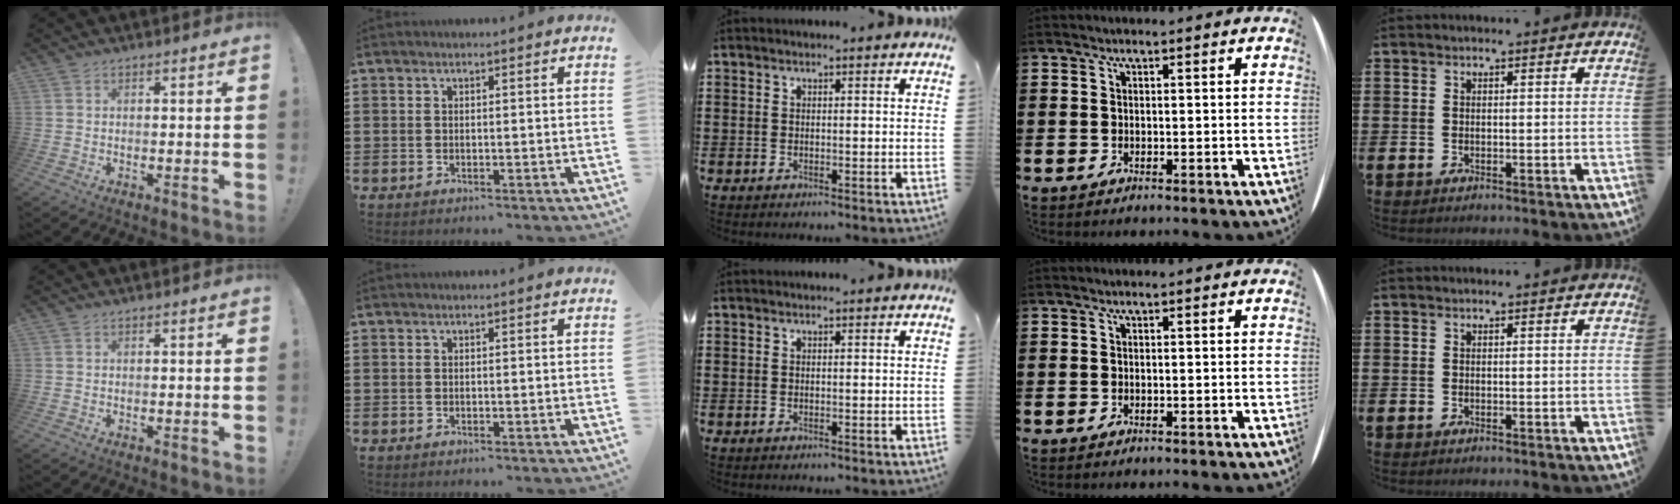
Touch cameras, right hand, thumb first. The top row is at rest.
{}